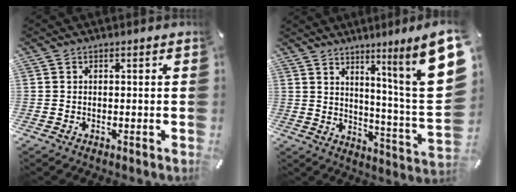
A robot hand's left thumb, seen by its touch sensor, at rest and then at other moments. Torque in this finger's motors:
{"motor_torque": [2.65, 2.36, 1.13, -1.07, 0.21]}